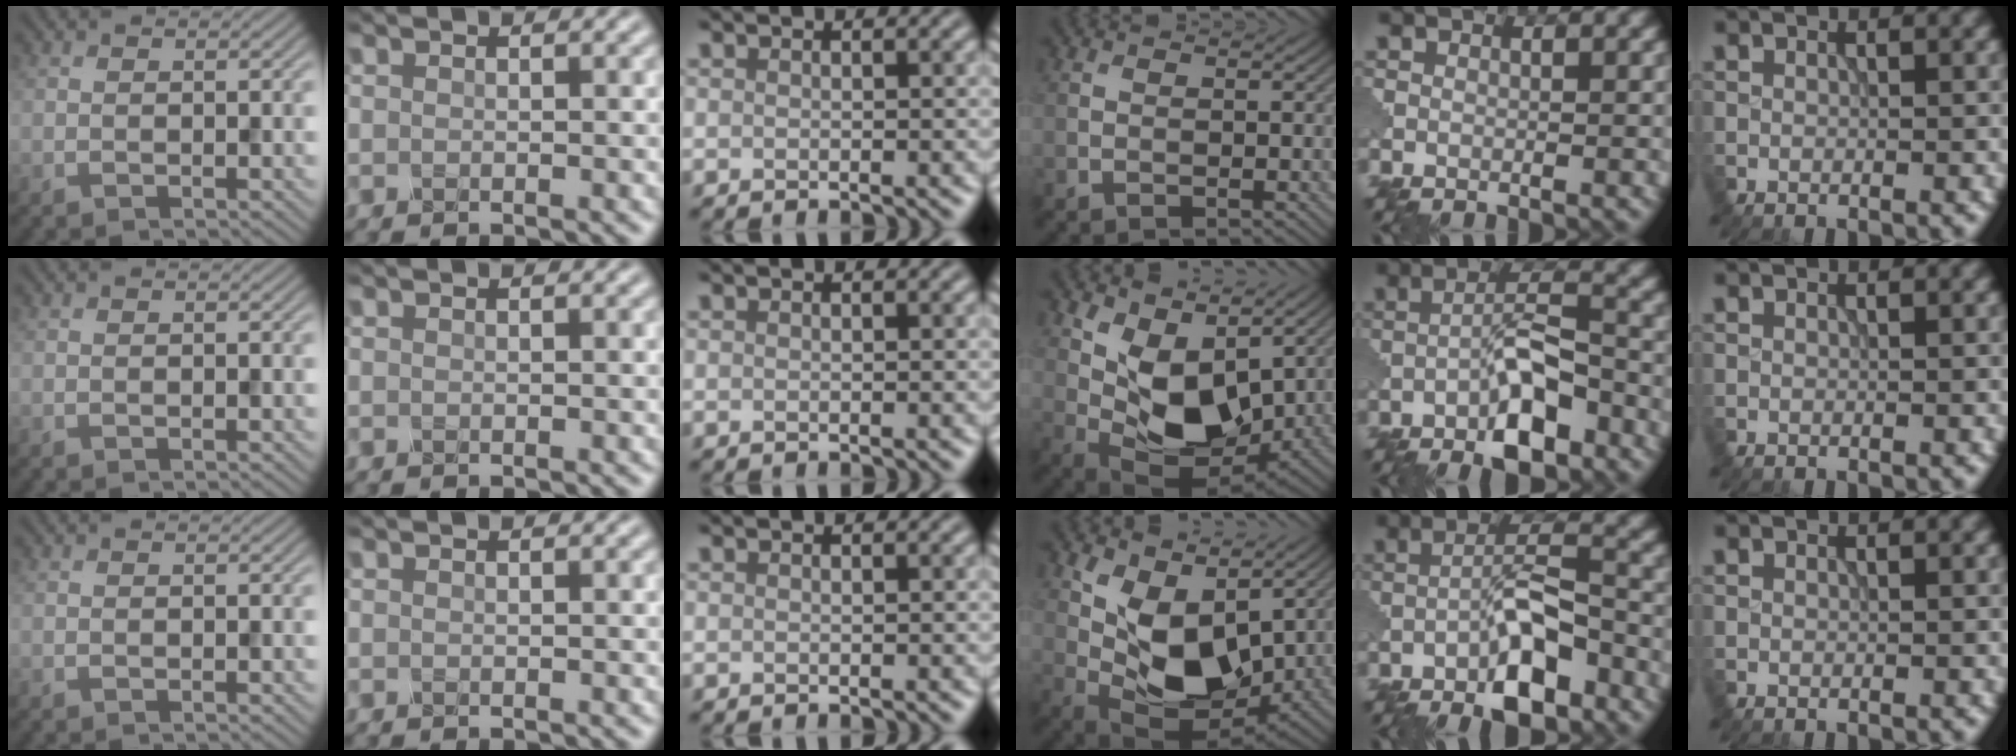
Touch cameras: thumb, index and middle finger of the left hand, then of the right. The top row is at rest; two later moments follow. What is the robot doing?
{"motion": "insert", "object": "pin"}